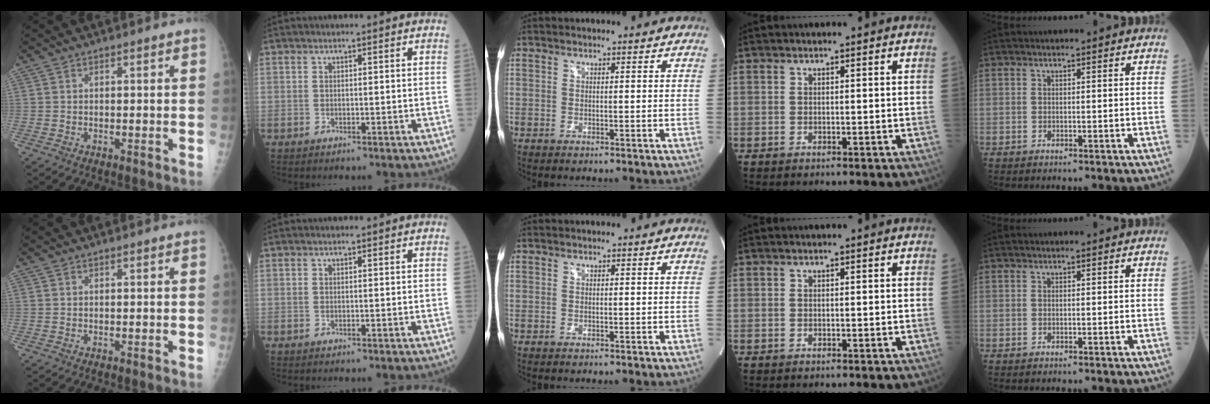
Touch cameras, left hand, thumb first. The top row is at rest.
{}